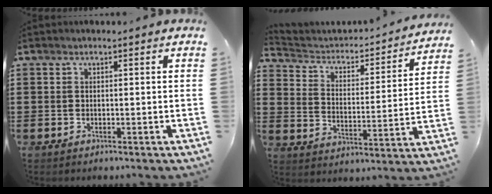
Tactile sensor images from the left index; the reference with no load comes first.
{"total": 2.7, "force": [2.2, 1.5, 0.7], "torque": [-0.033, -0.020, 0.027]}